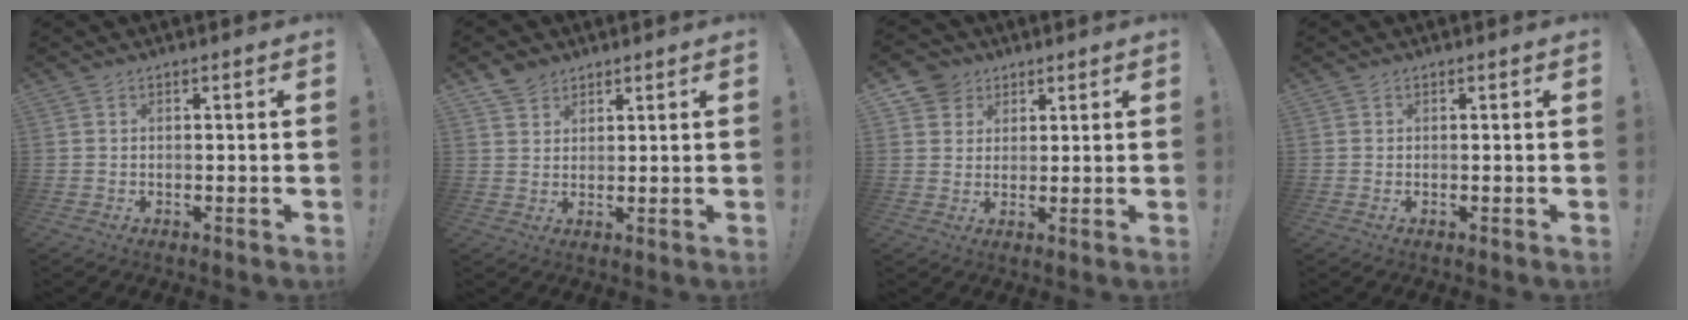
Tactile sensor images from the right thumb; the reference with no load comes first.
{"total": 4.1, "force": [3.3, 2.4, 0.7], "torque": [-0.001, -0.019, 0.060]}
{"total": 5.9, "force": [3.3, 4.9, 0.8], "torque": [-0.014, -0.019, 0.064]}
{"total": 0.0}